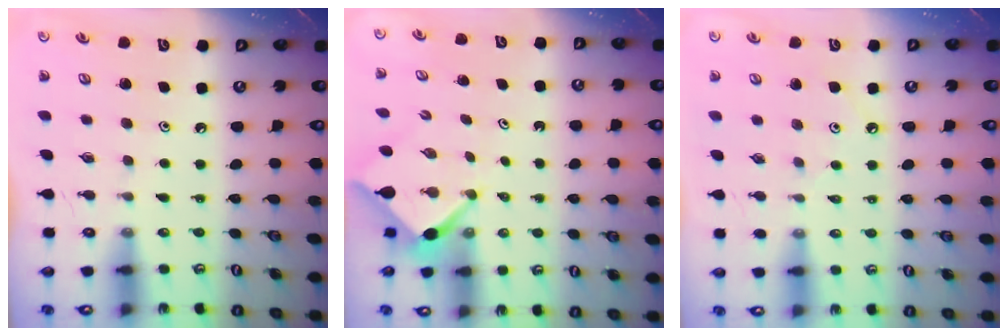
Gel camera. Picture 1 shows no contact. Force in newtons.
{"total": 2.6, "press": 2.6, "slide": 0.2}
{"total": 2.9, "press": 2.9, "slide": 0.4}